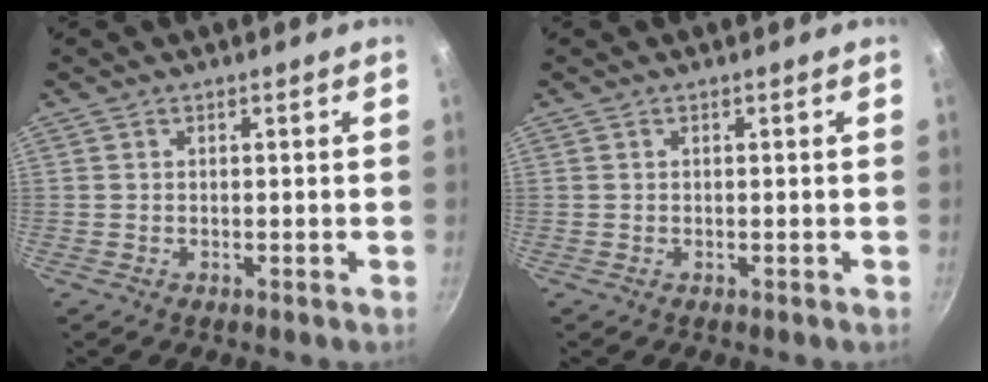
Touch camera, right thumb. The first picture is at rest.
{"total": 0.0}